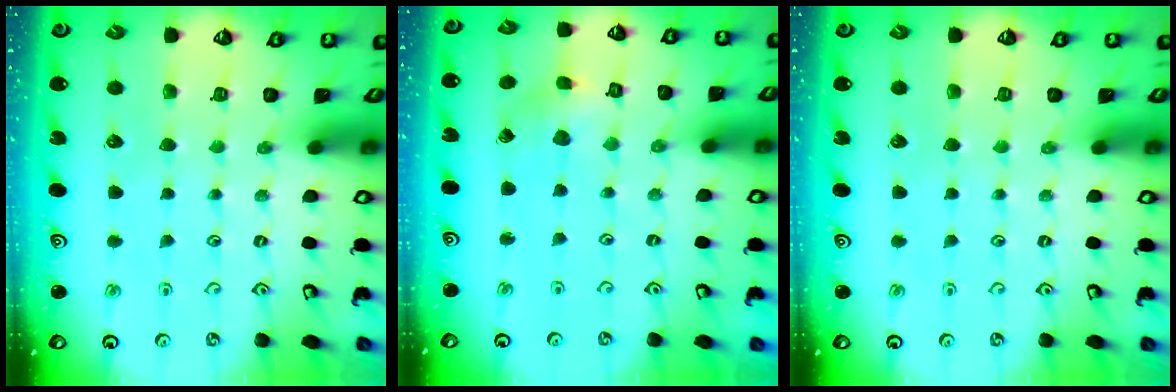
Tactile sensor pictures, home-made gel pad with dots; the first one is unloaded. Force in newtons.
{"total": 2.0, "press": 2.0, "slide": 0.3}
{"total": 0.0}